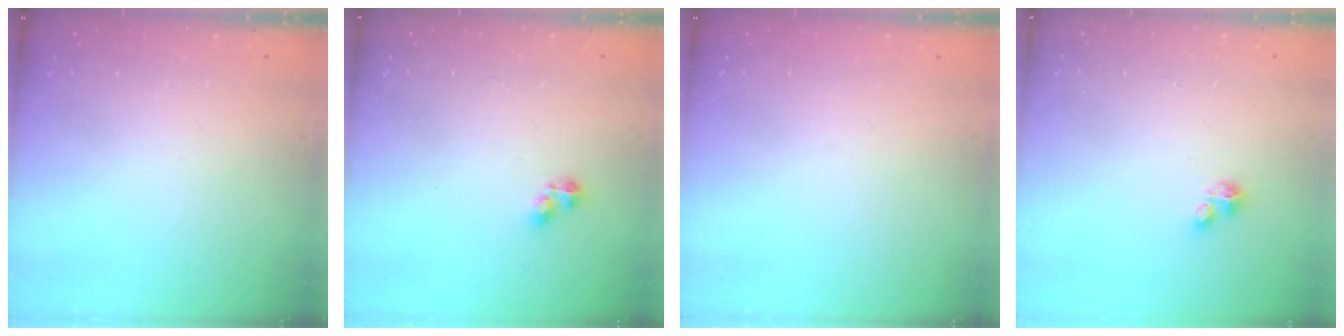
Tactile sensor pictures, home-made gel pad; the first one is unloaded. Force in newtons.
{"total": 4.8, "press": 4.8, "slide": 0.6}
{"total": 0.0}
{"total": 2.1, "press": 2.1, "slide": 0.2}